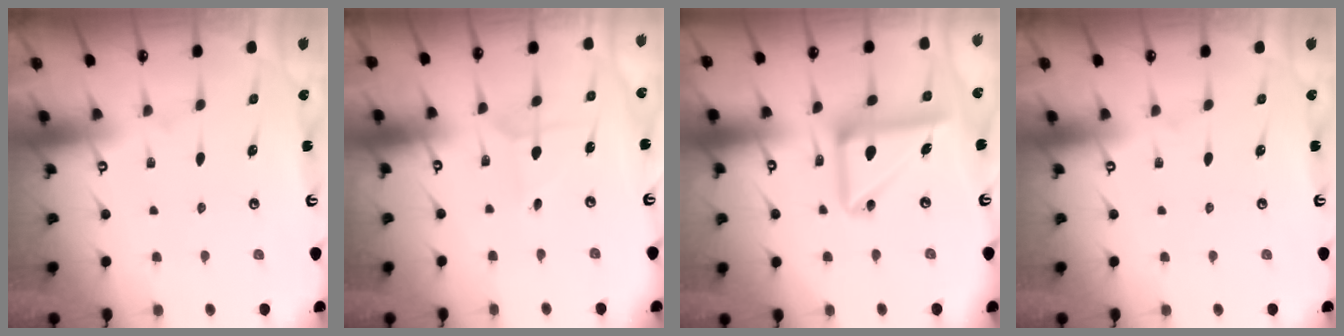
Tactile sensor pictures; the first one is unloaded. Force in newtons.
{"total": 2.9, "press": 2.9, "slide": 0.3}
{"total": 14.6, "press": 14.5, "slide": 1.9}
{"total": 0.0}